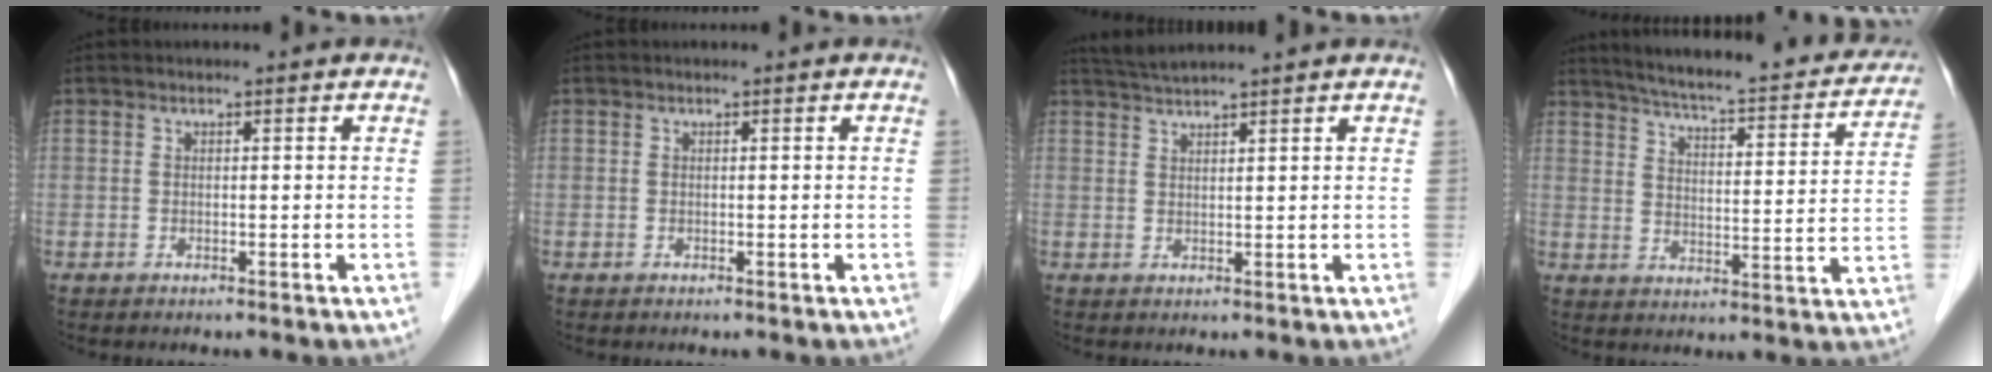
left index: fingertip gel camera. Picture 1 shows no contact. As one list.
[{"total": 0.0}, {"total": 4.6, "force": [4.2, -1.0, 1.6], "torque": [-0.028, 0.027, 0.075]}, {"total": 23.5, "force": [21.1, 3.6, 9.6], "torque": [-0.141, -0.024, 0.266]}]